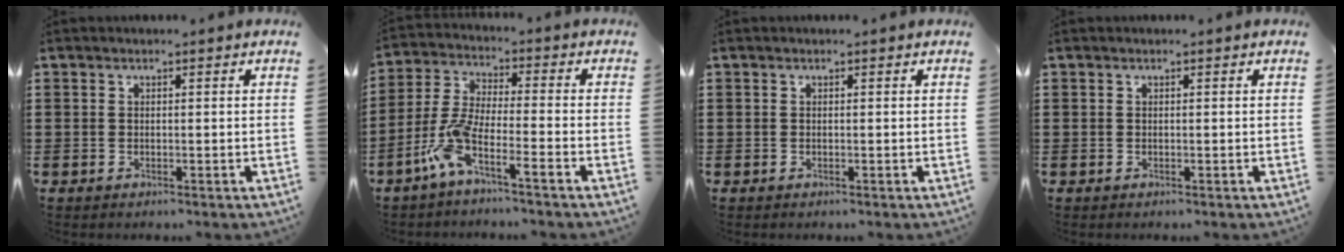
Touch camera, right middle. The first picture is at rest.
{"total": 7.0, "force": [-4.8, 0.8, 5.0], "torque": [-0.135, -0.015, -0.102]}
{"total": 0.0}
{"total": 0.0}